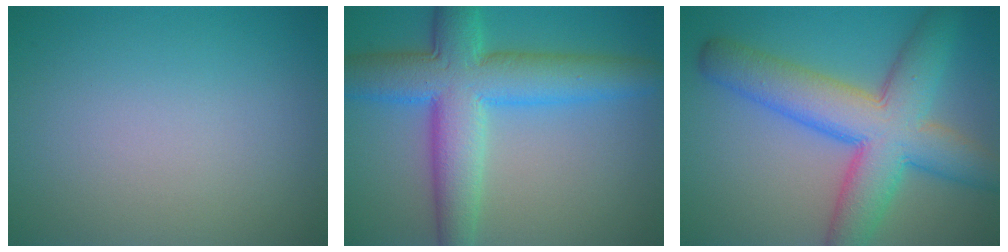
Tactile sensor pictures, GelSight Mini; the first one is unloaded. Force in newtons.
{"total": 9.1, "press": 9.1, "slide": 0.4}
{"total": 9.6, "press": 9.5, "slide": 0.3}